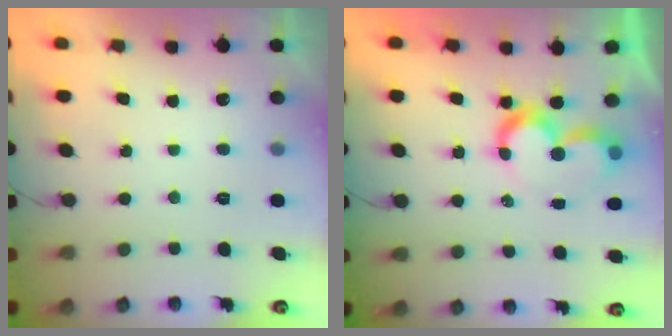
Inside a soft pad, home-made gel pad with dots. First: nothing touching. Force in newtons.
{"total": 8.9, "press": 8.8, "slide": 0.7}